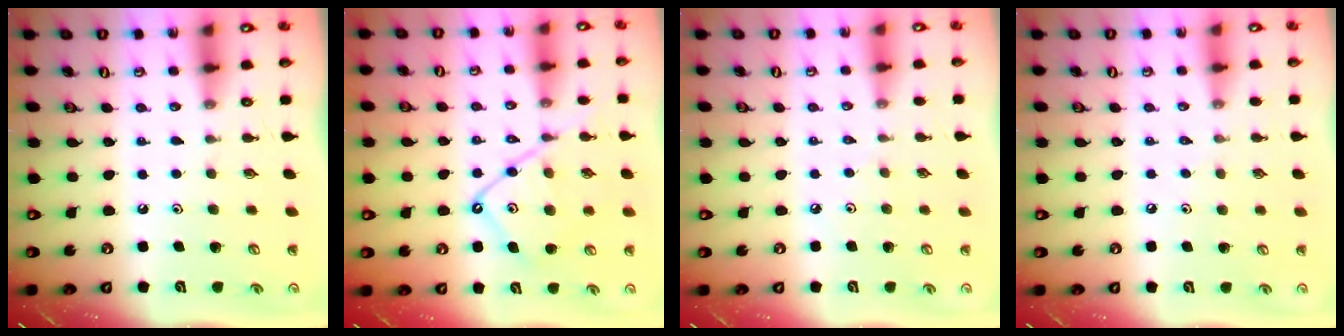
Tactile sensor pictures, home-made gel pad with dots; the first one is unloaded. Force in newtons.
{"total": 12.5, "press": 12.5, "slide": 1.1}
{"total": 2.1, "press": 2.0, "slide": 0.4}
{"total": 2.5, "press": 2.5, "slide": 0.5}